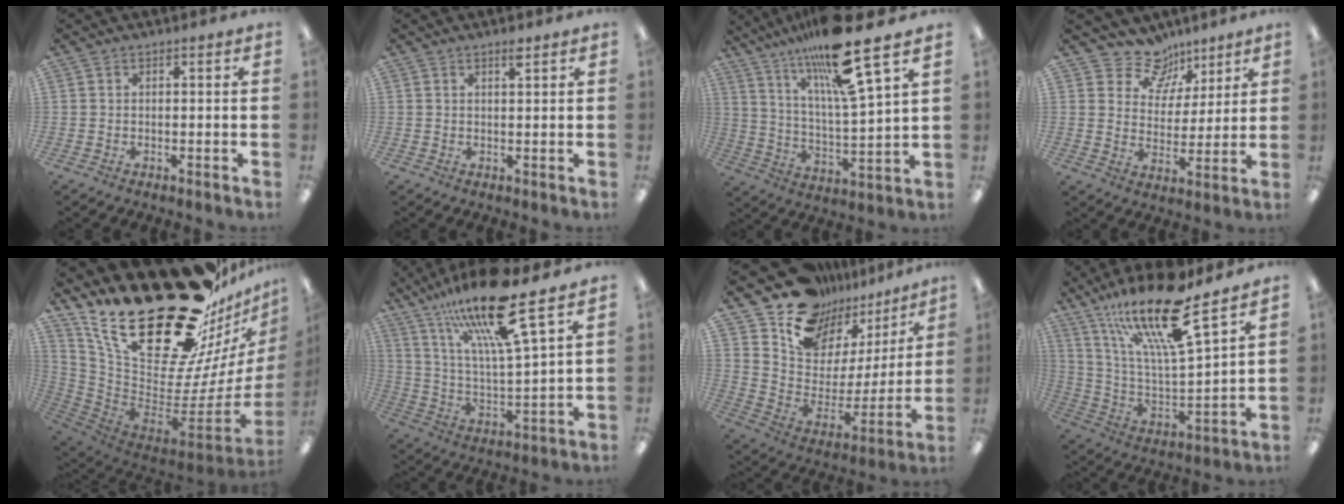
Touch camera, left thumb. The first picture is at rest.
{"total": 1.9, "force": [1.5, 0.3, 1.2], "torque": [-0.020, -0.002, 0.023]}
{"total": 19.1, "force": [14.6, 1.5, 12.3], "torque": [-0.226, -0.082, 0.232]}
{"total": 10.6, "force": [7.9, 6.7, 1.8], "torque": [-0.041, -0.058, 0.150]}
{"total": 37.7, "force": [24.0, 17.2, 23.5], "torque": [-0.344, -0.183, 0.464]}
{"total": 20.2, "force": [14.6, 3.1, 13.5], "torque": [-0.252, -0.074, 0.236]}
{"total": 14.5, "force": [11.4, 8.6, 2.7], "torque": [-0.060, -0.105, 0.204]}
{"total": 21.3, "force": [15.1, 4.5, 14.3], "torque": [-0.269, -0.087, 0.248]}